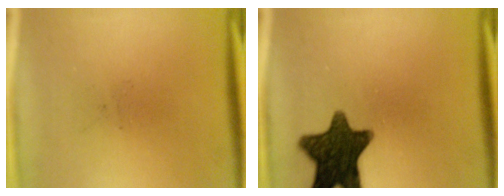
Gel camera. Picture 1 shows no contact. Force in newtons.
{"total": 13.6}